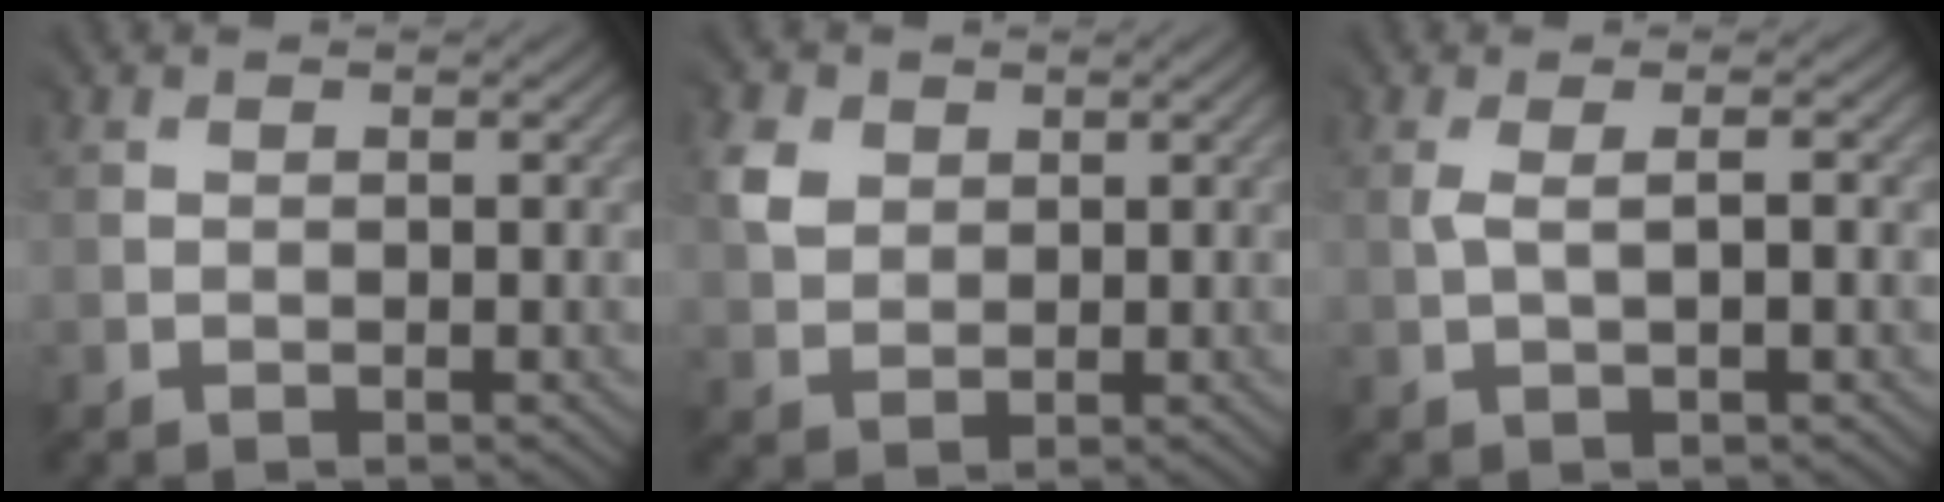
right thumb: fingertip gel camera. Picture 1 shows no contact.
{"total": 3.1, "force": [1.9, 2.4, -0.2], "torque": [-0.008, 0.003, 0.036]}
{"total": 0.8, "force": [0.3, -0.4, 0.7], "torque": [-0.015, 0.004, 0.009]}